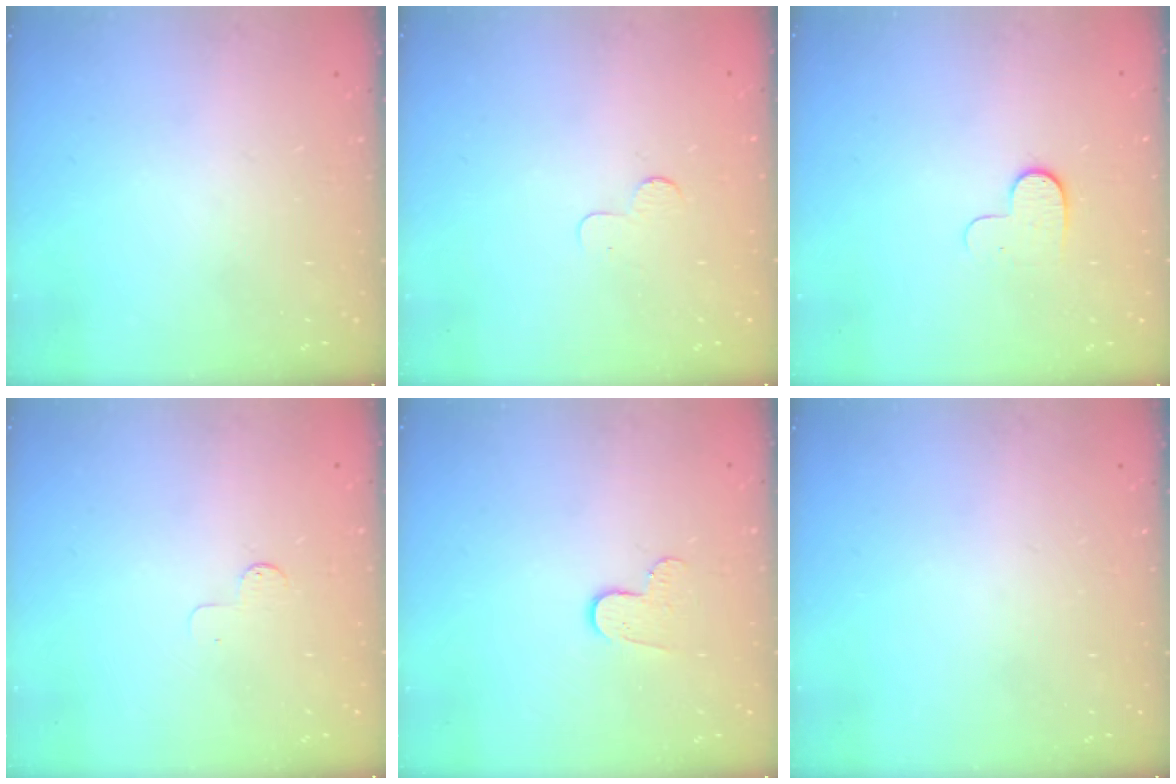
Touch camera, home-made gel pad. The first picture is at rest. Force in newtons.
{"total": 2.3, "press": 2.3, "slide": 0.2}
{"total": 5.4, "press": 5.3, "slide": 1.2}
{"total": 2.6, "press": 2.6, "slide": 0.3}
{"total": 6.2, "press": 6.1, "slide": 0.5}
{"total": 0.0}